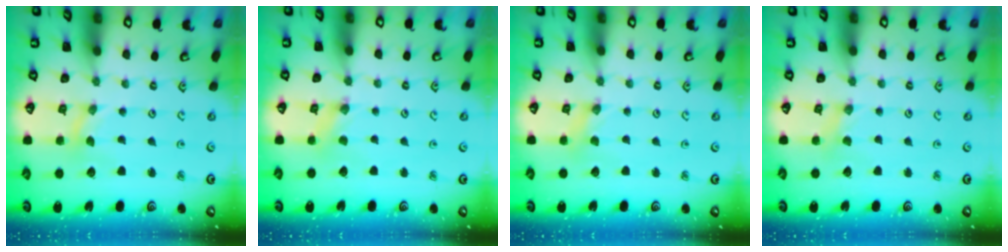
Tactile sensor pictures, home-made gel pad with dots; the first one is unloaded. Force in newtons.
{"total": 0.0}
{"total": 0.0}
{"total": 1.4, "press": 1.3, "slide": 0.3}